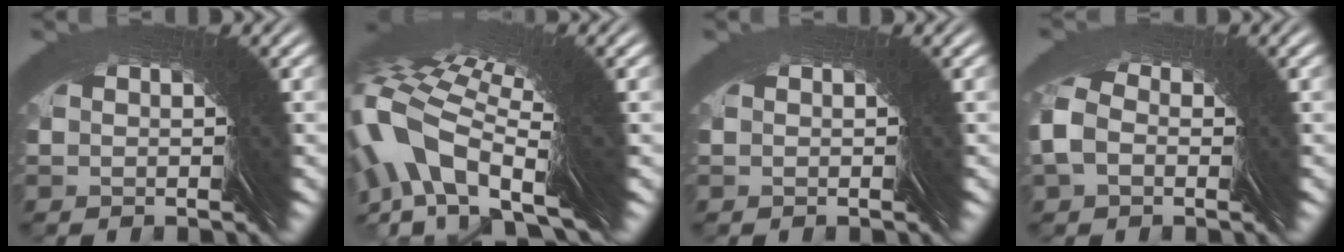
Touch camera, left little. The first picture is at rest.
{"total": 4.7, "force": [1.6, 1.7, 4.0], "torque": [-0.069, 0.026, 0.004]}
{"total": 0.0}
{"total": 4.0, "force": [1.2, 3.4, 1.6], "torque": [-0.038, 0.015, 0.006]}